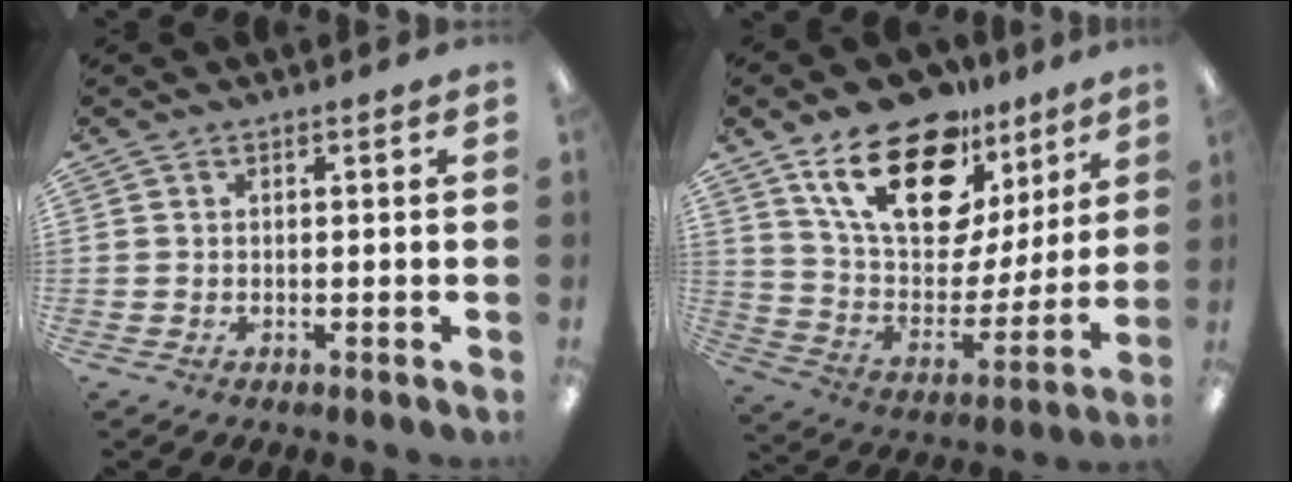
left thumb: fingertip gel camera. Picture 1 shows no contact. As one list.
[{"total": 23.4, "force": [15.2, 11.7, 13.4], "torque": [-0.227, -0.088, 0.271]}]